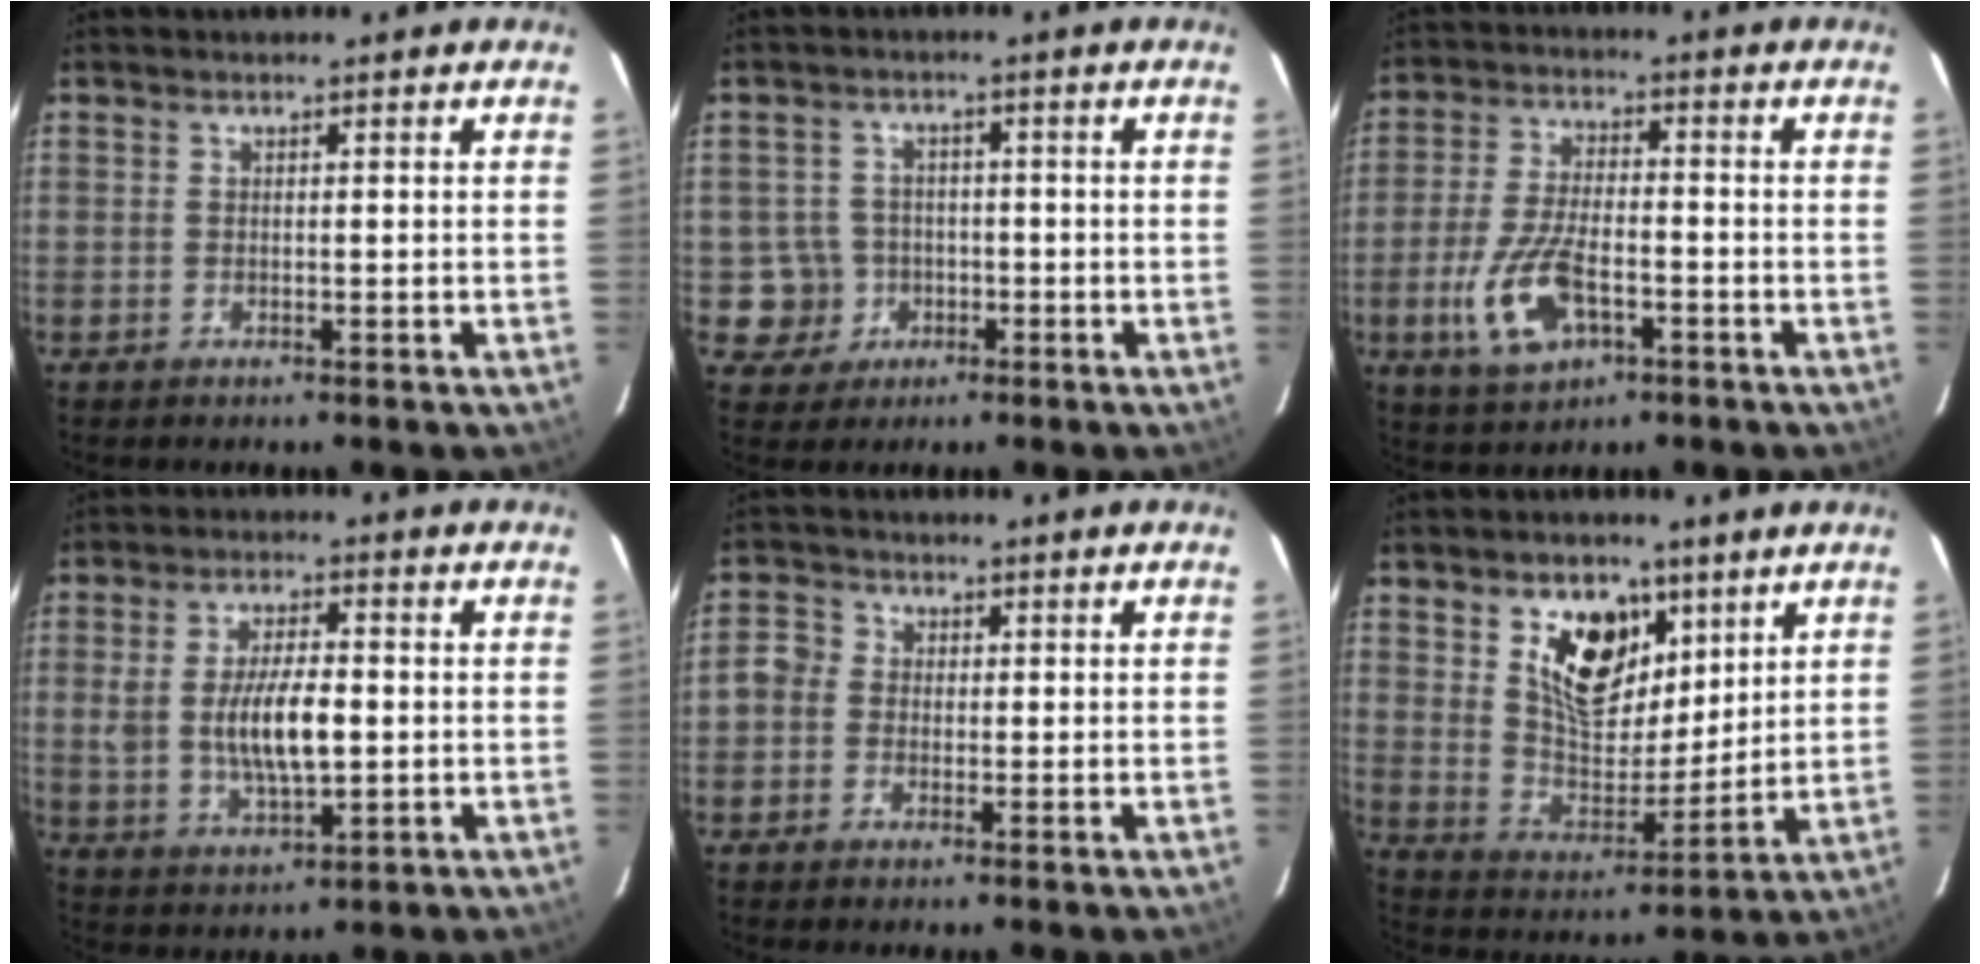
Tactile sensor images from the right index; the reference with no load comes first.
{"total": 5.8, "force": [-1.5, 5.6, 0.3], "torque": [-0.018, 0.024, -0.017]}
{"total": 11.7, "force": [-4.3, 5.4, 9.4], "torque": [-0.207, -0.008, -0.074]}
{"total": 10.1, "force": [-0.3, 4.0, 9.3], "torque": [-0.179, -0.003, 0.001]}
{"total": 3.6, "force": [-0.9, 3.3, 0.9], "torque": [-0.012, 0.012, -0.026]}
{"total": 13.2, "force": [6.5, 7.8, 8.4], "torque": [-0.142, -0.004, 0.124]}